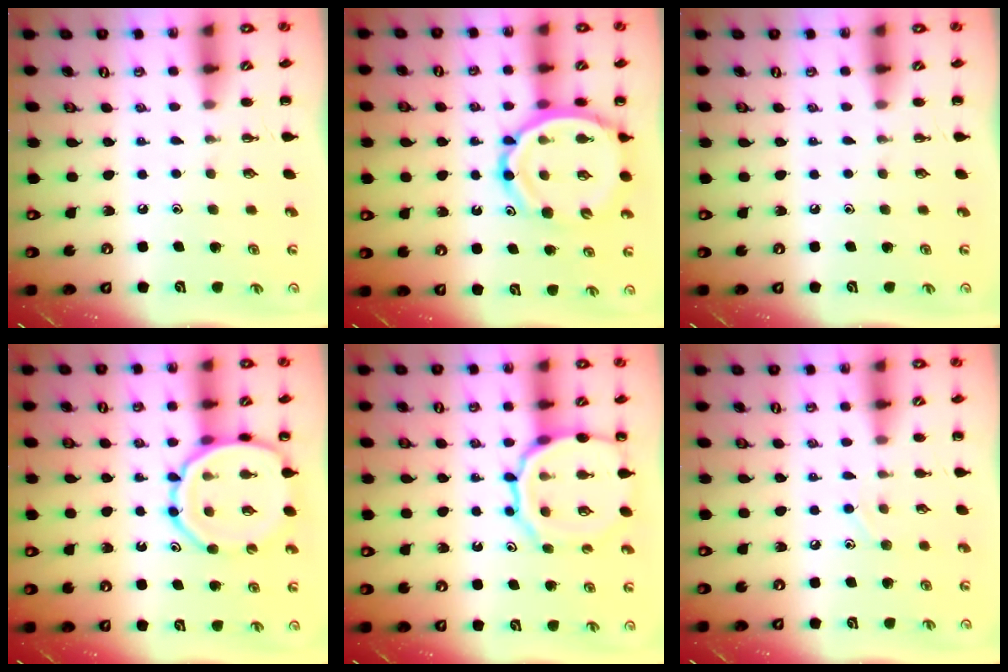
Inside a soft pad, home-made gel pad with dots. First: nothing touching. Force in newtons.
{"total": 14.1, "press": 13.6, "slide": 3.7}
{"total": 0.0}
{"total": 13.3, "press": 13.1, "slide": 2.3}
{"total": 14.3, "press": 14.3, "slide": 1.3}
{"total": 6.1, "press": 5.7, "slide": 2.1}